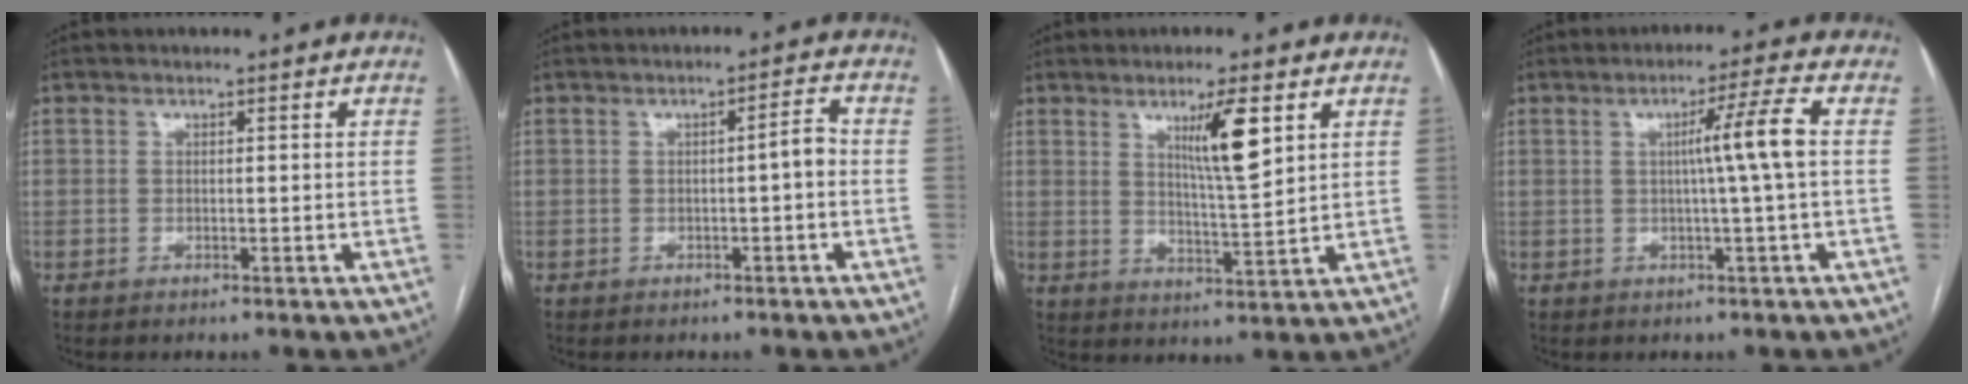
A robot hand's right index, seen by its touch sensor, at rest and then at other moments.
{"total": 2.5, "force": [-0.3, 0.3, 2.4], "torque": [-0.032, 0.007, -0.006]}
{"total": 7.4, "force": [3.4, 0.3, 6.6], "torque": [-0.113, -0.011, 0.059]}
{"total": 6.0, "force": [0.4, -1.5, 5.8], "torque": [-0.095, 0.006, 0.007]}